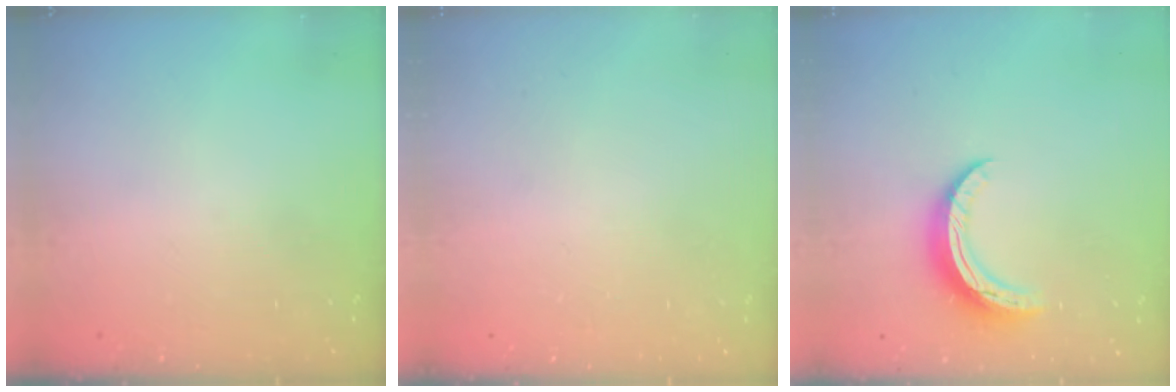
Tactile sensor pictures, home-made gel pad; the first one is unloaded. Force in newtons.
{"total": 2.6, "press": 2.6, "slide": 0.2}
{"total": 10.7, "press": 10.7, "slide": 0.2}